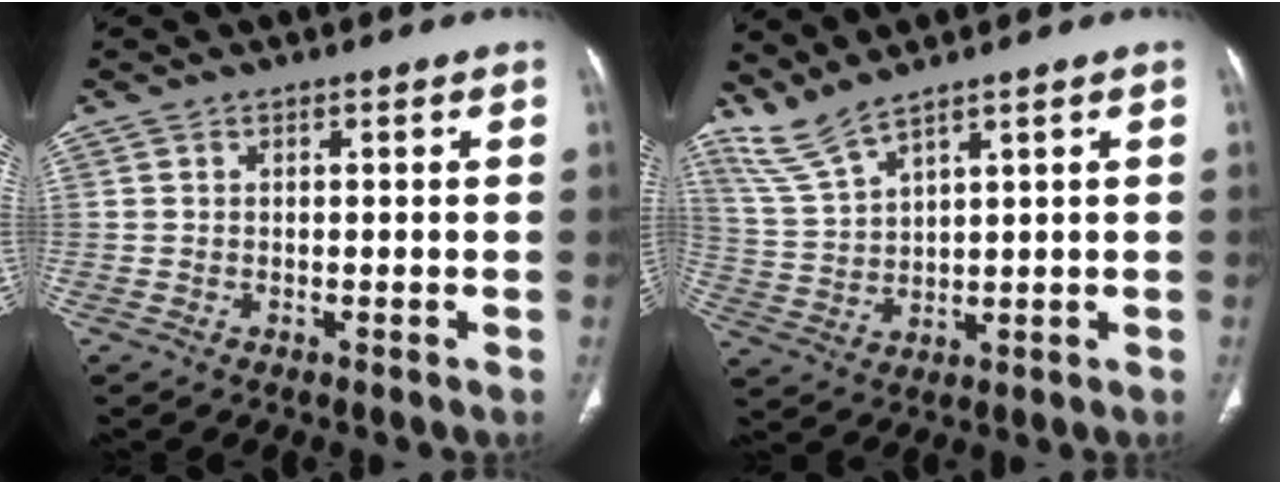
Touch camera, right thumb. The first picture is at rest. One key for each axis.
{"total": 6.1, "fx": 5.4, "fy": 0.2, "fz": 2.7, "tx": -0.070, "ty": -0.029, "tz": 0.130}